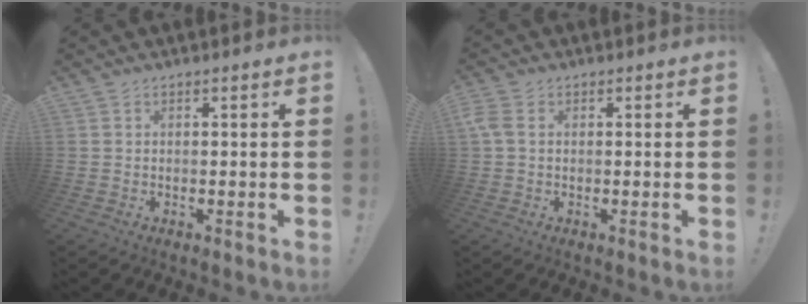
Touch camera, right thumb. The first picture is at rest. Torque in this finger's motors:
{"motor_torque": [0.04, 0.00, -0.13, -0.13, 0.16]}